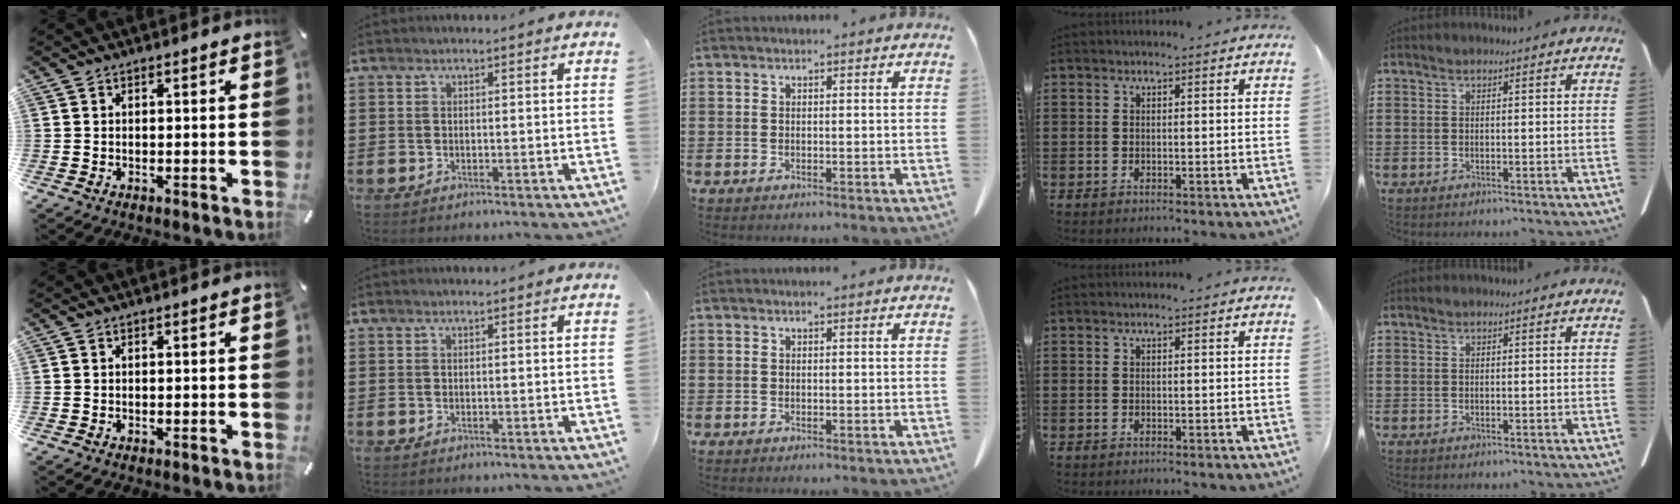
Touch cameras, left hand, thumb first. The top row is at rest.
{}